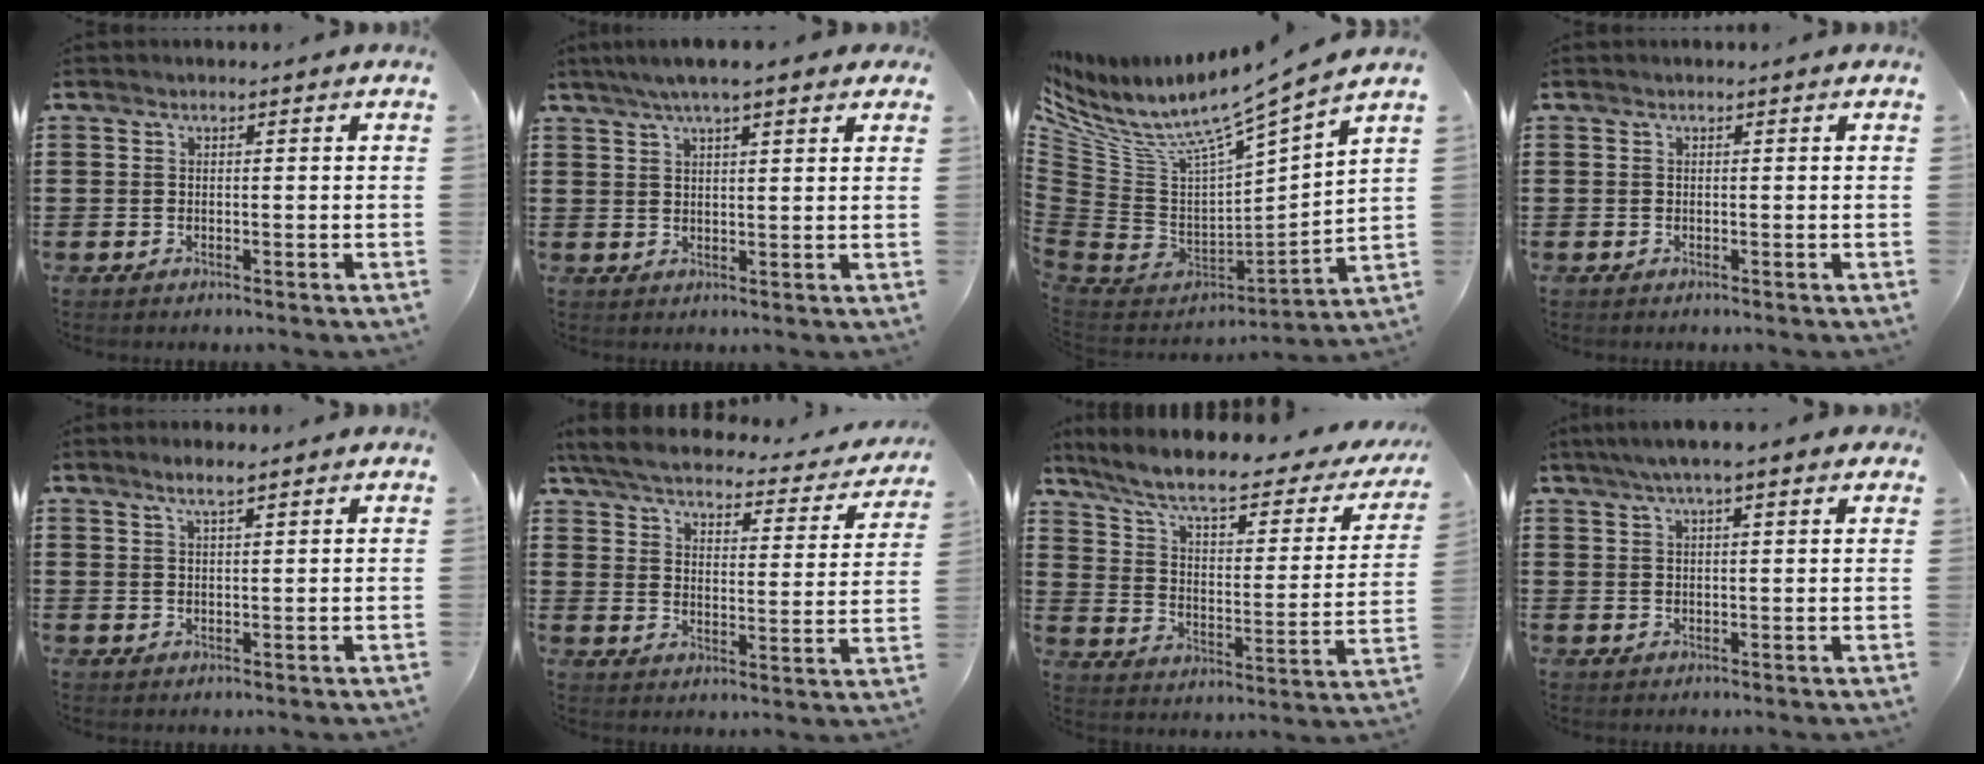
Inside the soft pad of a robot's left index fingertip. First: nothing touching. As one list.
[{"total": 5.1, "force": [3.7, 0.6, 3.4], "torque": [-0.074, 0.002, 0.066]}, {"total": 8.3, "force": [6.5, 1.2, 5.0], "torque": [-0.128, -0.062, 0.098]}, {"total": 0.0}, {"total": 2.7, "force": [2.0, 0.4, 1.8], "torque": [-0.037, 0.005, 0.034]}, {"total": 4.7, "force": [4.3, 0.6, 1.9], "torque": [-0.060, -0.027, 0.069]}, {"total": 8.5, "force": [6.4, 1.5, 5.4], "torque": [-0.127, -0.037, 0.105]}, {"total": 4.4, "force": [2.9, 0.5, 3.2], "torque": [-0.067, 0.005, 0.051]}]